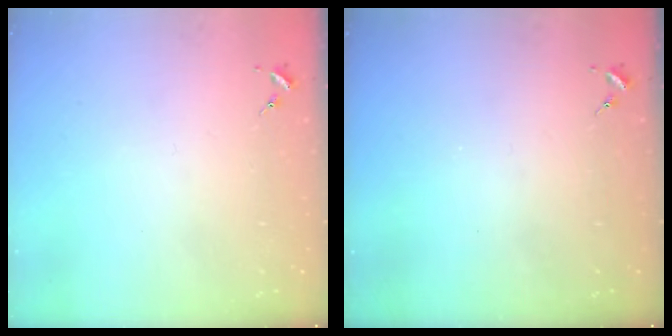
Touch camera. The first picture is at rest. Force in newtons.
{"total": 0.0}